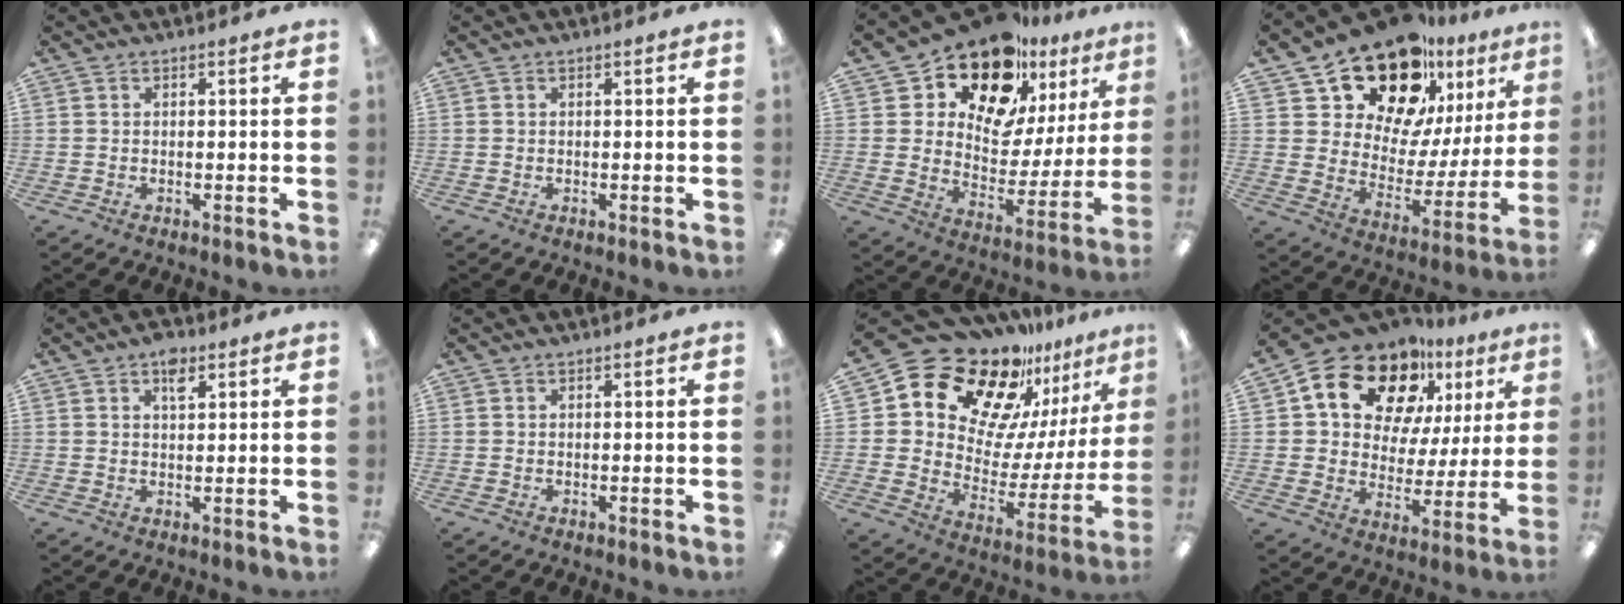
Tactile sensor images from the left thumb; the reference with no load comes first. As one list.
[{"total": 0.0}, {"total": 18.1, "force": [14.6, 8.1, 7.0], "torque": [-0.136, -0.112, 0.257]}, {"total": 20.5, "force": [16.3, 9.4, 8.1], "torque": [-0.149, -0.122, 0.291]}, {"total": 4.2, "force": [2.4, 2.1, 2.8], "torque": [-0.036, -0.005, 0.037]}, {"total": 0.0}, {"total": 20.9, "force": [16.8, 10.2, 7.3], "torque": [-0.134, -0.131, 0.300]}, {"total": 18.3, "force": [11.3, 11.2, 9.0], "torque": [-0.163, -0.058, 0.203]}]